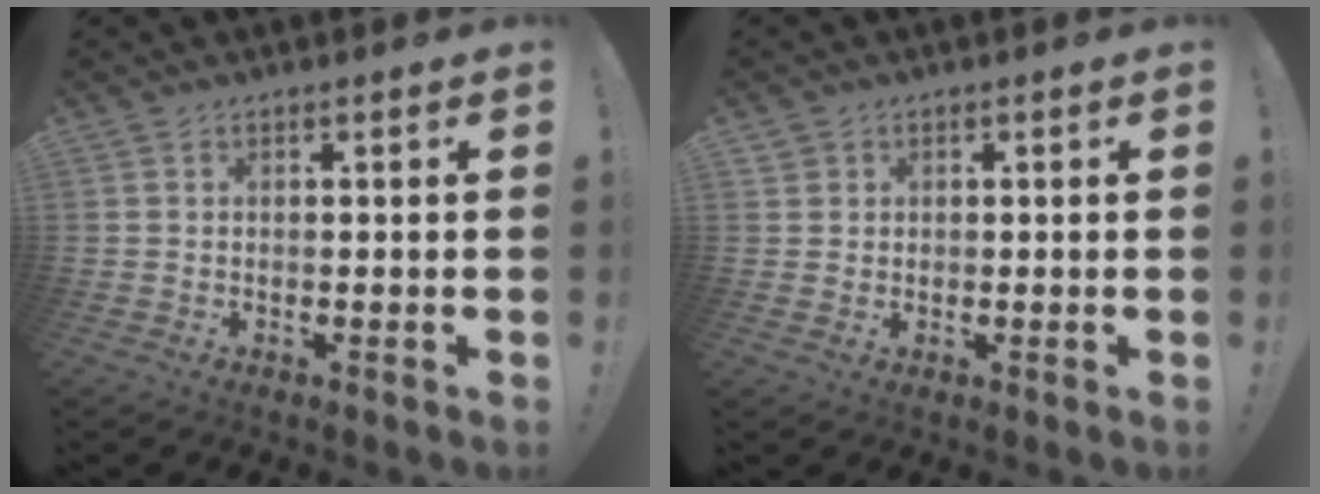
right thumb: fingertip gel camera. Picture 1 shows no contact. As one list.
[{"total": 2.4, "force": [1.1, 2.1, 0.2], "torque": [0.001, -0.004, 0.020]}]